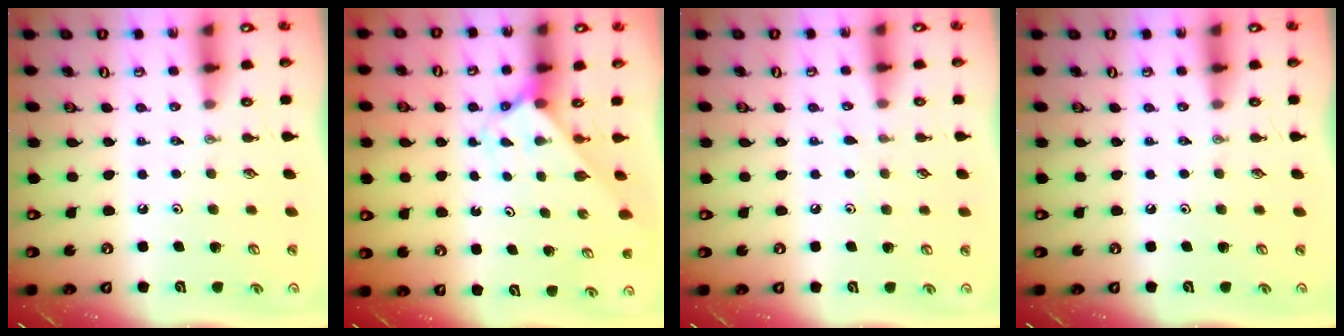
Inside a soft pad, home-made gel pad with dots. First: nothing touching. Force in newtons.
{"total": 2.4, "press": 2.4, "slide": 0.2}
{"total": 2.3, "press": 2.2, "slide": 0.4}
{"total": 0.0}